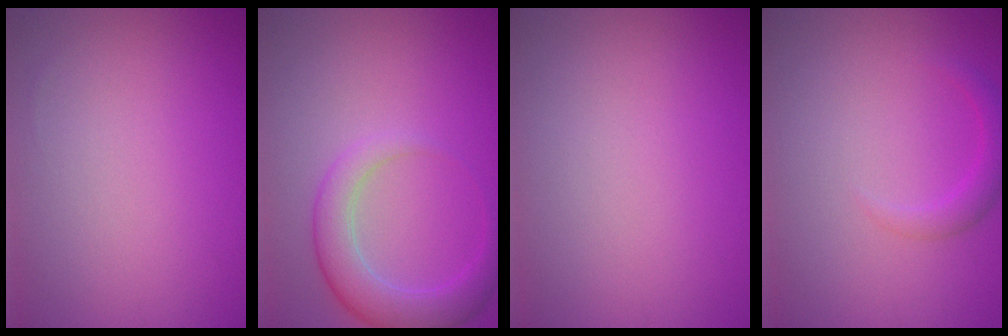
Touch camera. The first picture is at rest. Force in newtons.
{"total": 4.1, "press": 4.1, "slide": 0.1}
{"total": 0.0}
{"total": 1.6, "press": 1.6, "slide": 0.1}